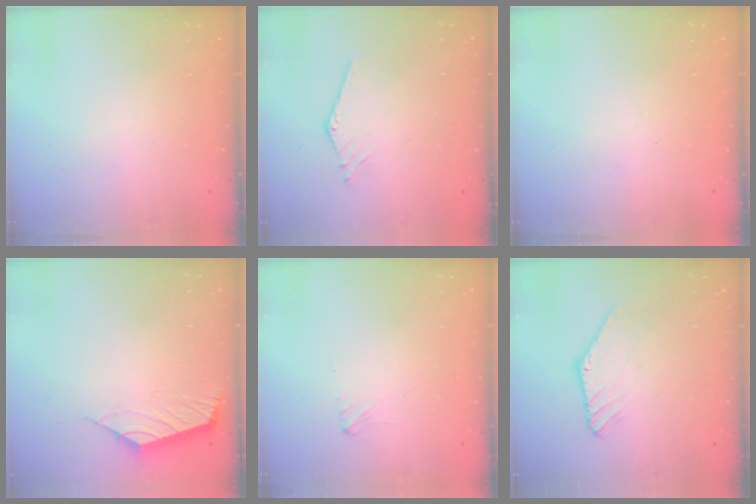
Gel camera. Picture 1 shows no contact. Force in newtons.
{"total": 0.6, "press": 0.5, "slide": 0.2}
{"total": 0.0}
{"total": 2.6, "press": 2.5, "slide": 0.7}
{"total": 1.5, "press": 1.5, "slide": 0.2}
{"total": 1.3, "press": 1.3, "slide": 0.0}